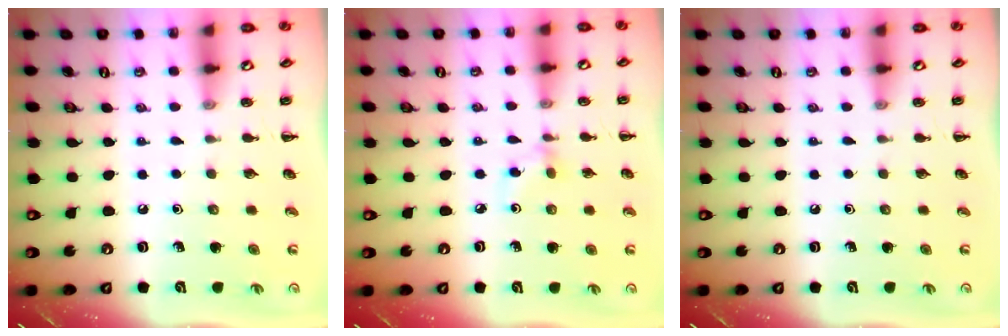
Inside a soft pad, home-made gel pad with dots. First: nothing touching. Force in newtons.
{"total": 3.0, "press": 2.8, "slide": 0.9}
{"total": 0.0}